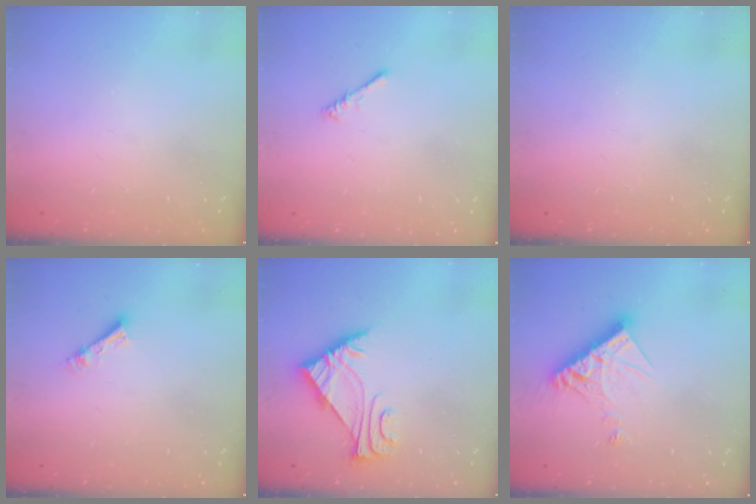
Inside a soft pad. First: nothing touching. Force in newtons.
{"total": 0.0}
{"total": 0.0}
{"total": 4.6, "press": 4.6, "slide": 0.3}
{"total": 6.0, "press": 5.9, "slide": 0.5}
{"total": 11.6, "press": 11.5, "slide": 1.1}